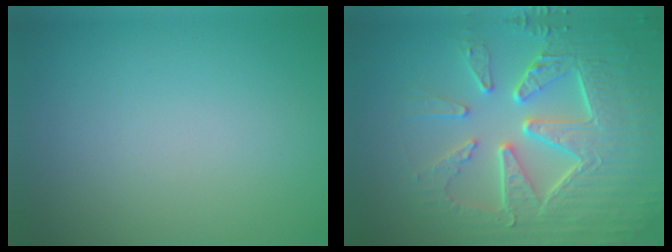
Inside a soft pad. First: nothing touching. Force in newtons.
{"total": 9.8, "press": 6.6, "slide": 7.3}